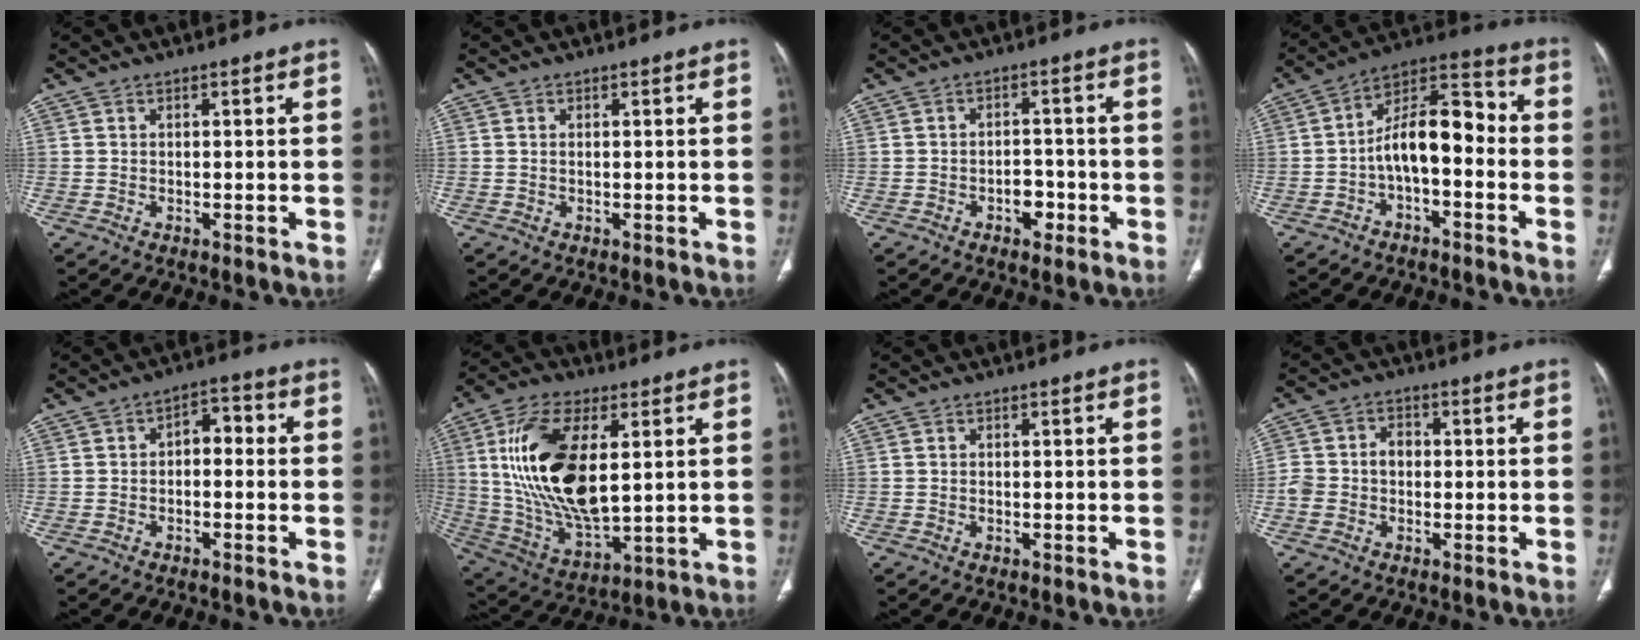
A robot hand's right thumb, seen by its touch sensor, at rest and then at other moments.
{"total": 0.0}
{"total": 4.0, "force": [-1.8, 2.7, 2.5], "torque": [-0.017, 0.018, -0.025]}
{"total": 12.2, "force": [-2.2, 6.2, 10.3], "torque": [-0.151, 0.052, -0.046]}
{"total": 4.5, "force": [-0.4, 2.8, 3.4], "torque": [-0.035, 0.025, -0.018]}
{"total": 21.4, "force": [4.3, 10.1, 18.4], "torque": [-0.359, -0.020, 0.086]}
{"total": 0.0}
{"total": 5.7, "force": [-0.5, 4.5, 3.4], "torque": [-0.058, 0.023, -0.012]}